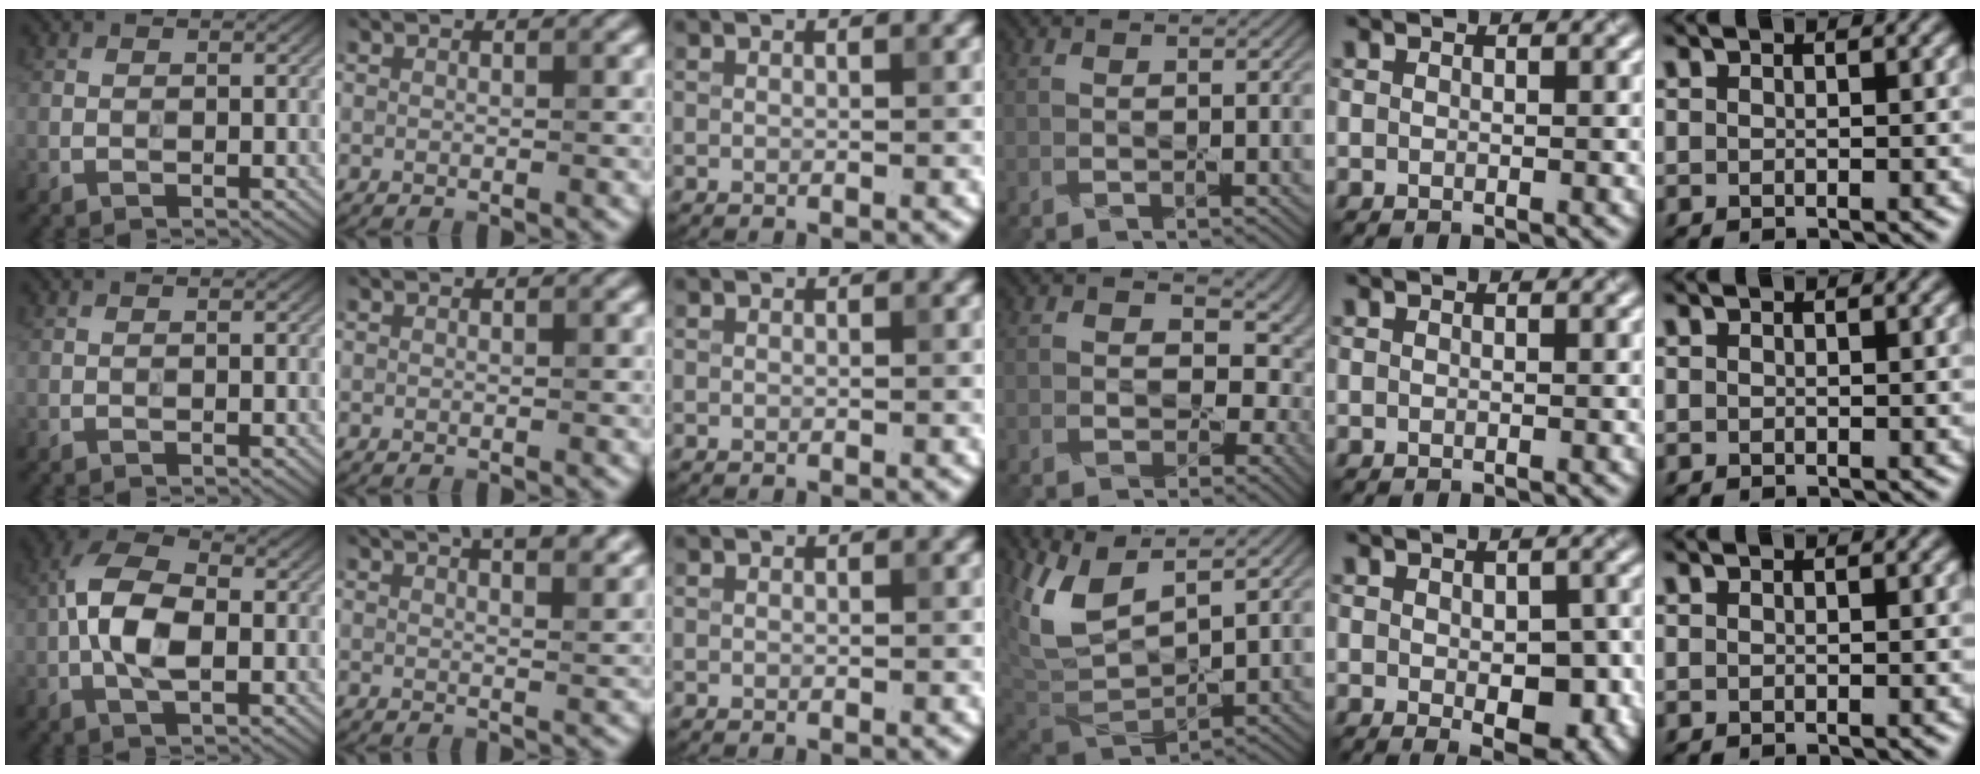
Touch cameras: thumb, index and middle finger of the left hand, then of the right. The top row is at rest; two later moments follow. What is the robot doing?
{"motion": "peel", "object": "lint roller sheet"}